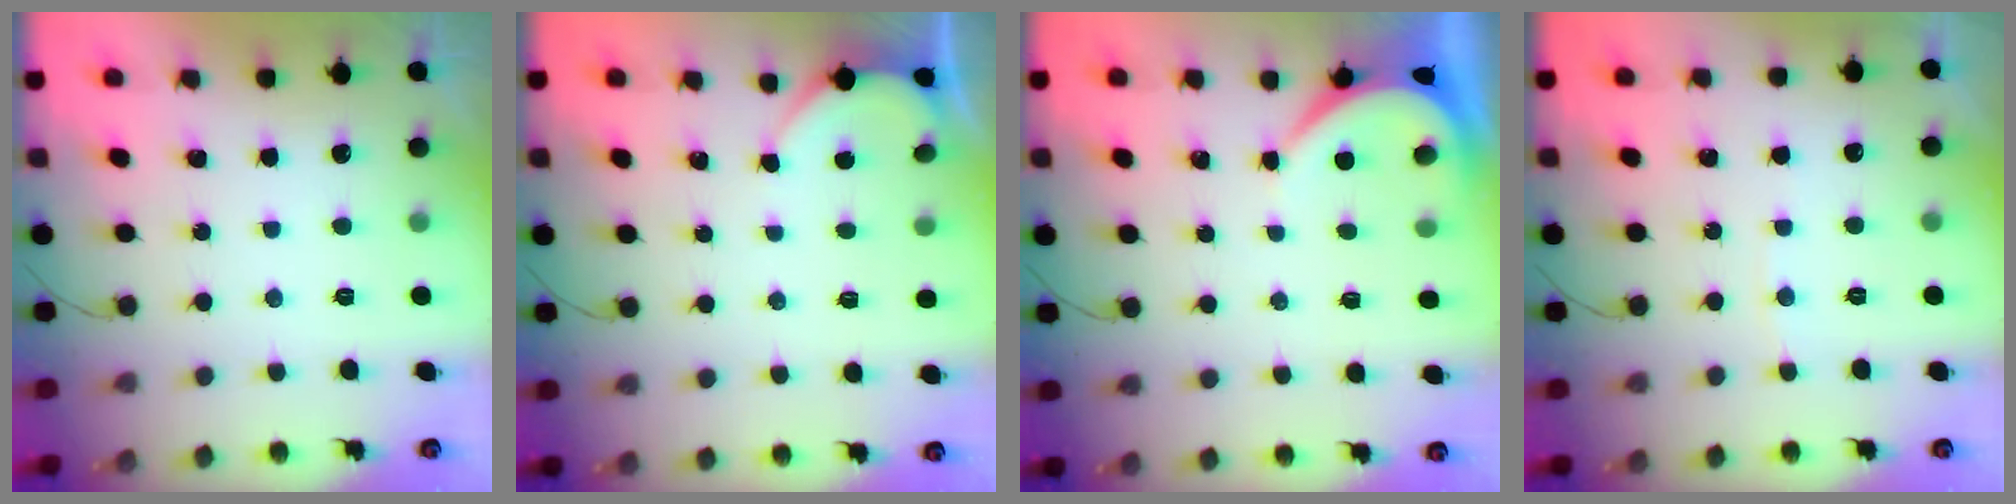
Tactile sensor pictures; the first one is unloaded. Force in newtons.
{"total": 2.3, "press": 2.3, "slide": 0.3}
{"total": 3.9, "press": 3.9, "slide": 0.6}
{"total": 2.5, "press": 2.5, "slide": 0.3}